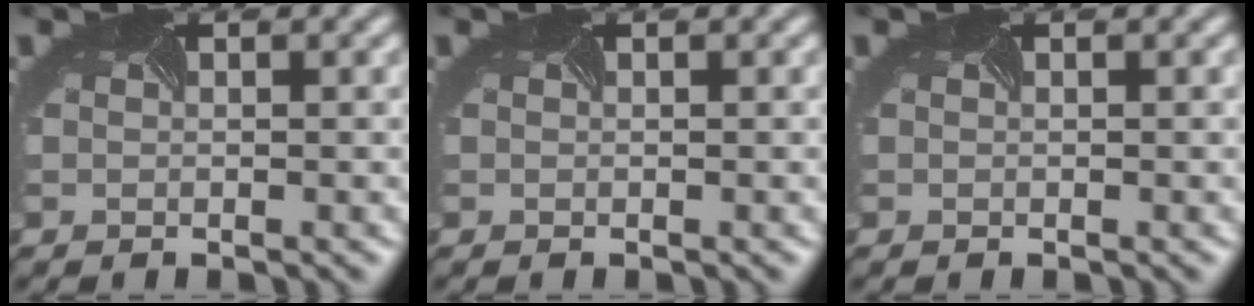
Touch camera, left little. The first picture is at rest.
{"total": 0.0}
{"total": 0.0}